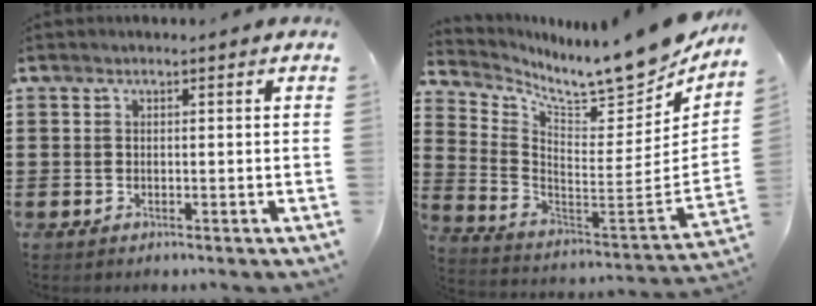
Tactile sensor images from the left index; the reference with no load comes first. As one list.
[{"total": 9.6, "force": [8.6, 0.8, 4.2], "torque": [-0.088, -0.087, 0.138]}]